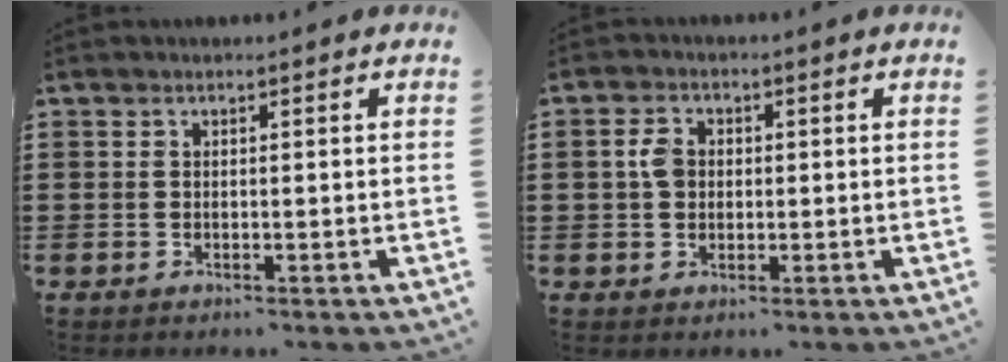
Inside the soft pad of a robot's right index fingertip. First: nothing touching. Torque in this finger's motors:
{"motor_torque": [0.10, 0.10, 0.10, 0.07]}